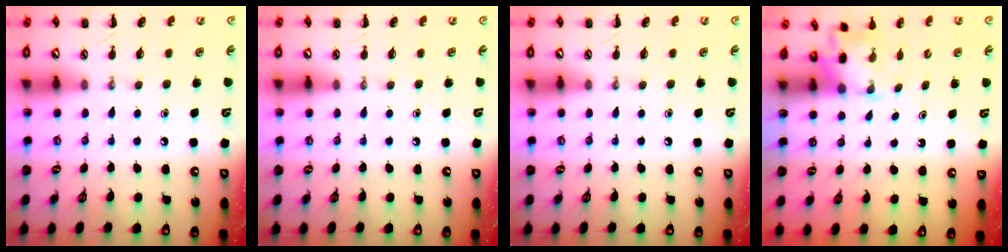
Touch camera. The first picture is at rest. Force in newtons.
{"total": 0.0}
{"total": 0.0}
{"total": 2.0, "press": 1.9, "slide": 0.6}